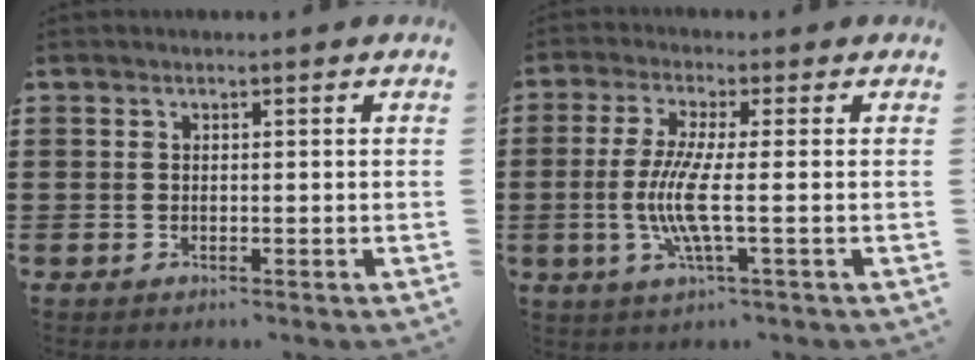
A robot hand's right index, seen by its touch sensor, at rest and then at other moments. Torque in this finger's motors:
{"motor_torque": [2.14, 0.00, 0.68, 0.21]}